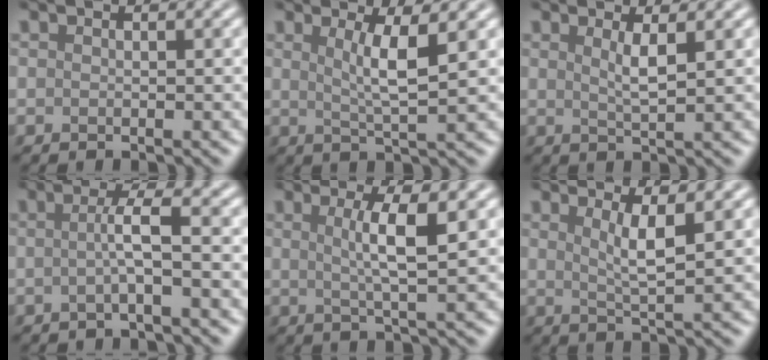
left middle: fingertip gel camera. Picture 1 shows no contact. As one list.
[{"total": 3.7, "force": [1.1, 0.7, 3.5], "torque": [-0.059, -0.004, 0.020]}, {"total": 2.0, "force": [0.8, 0.4, 1.8], "torque": [-0.031, -0.004, 0.012]}, {"total": 2.7, "force": [-0.4, 0.3, 2.7], "torque": [-0.051, 0.000, -0.013]}, {"total": 3.9, "force": [0.9, 0.7, 3.8], "torque": [-0.060, -0.001, 0.014]}, {"total": 3.0, "force": [1.0, 0.6, 2.7], "torque": [-0.046, -0.005, 0.019]}]